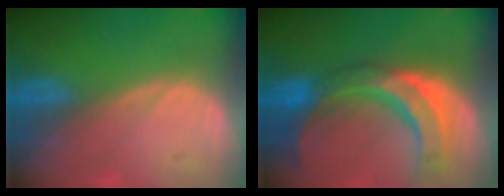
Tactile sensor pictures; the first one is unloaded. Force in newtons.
{"total": 11.2, "press": 9.5, "slide": 5.9}